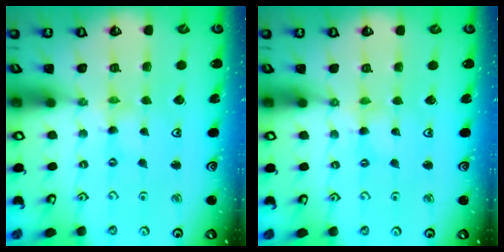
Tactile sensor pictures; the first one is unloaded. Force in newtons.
{"total": 1.2, "press": 1.2, "slide": 0.1}